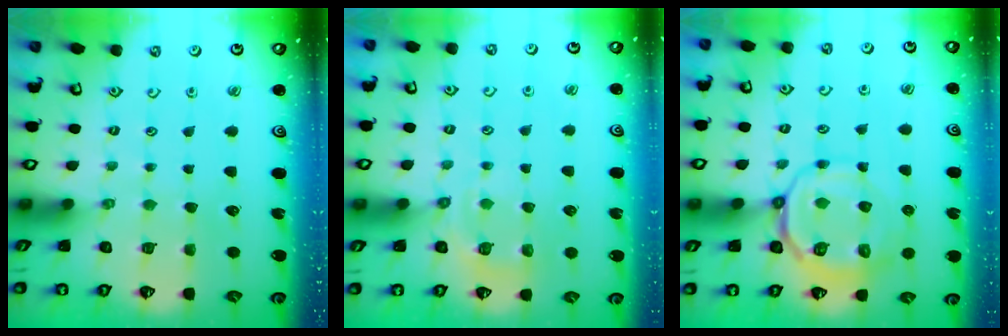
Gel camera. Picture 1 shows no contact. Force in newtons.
{"total": 6.1, "press": 6.0, "slide": 1.3}
{"total": 11.3, "press": 11.1, "slide": 2.3}